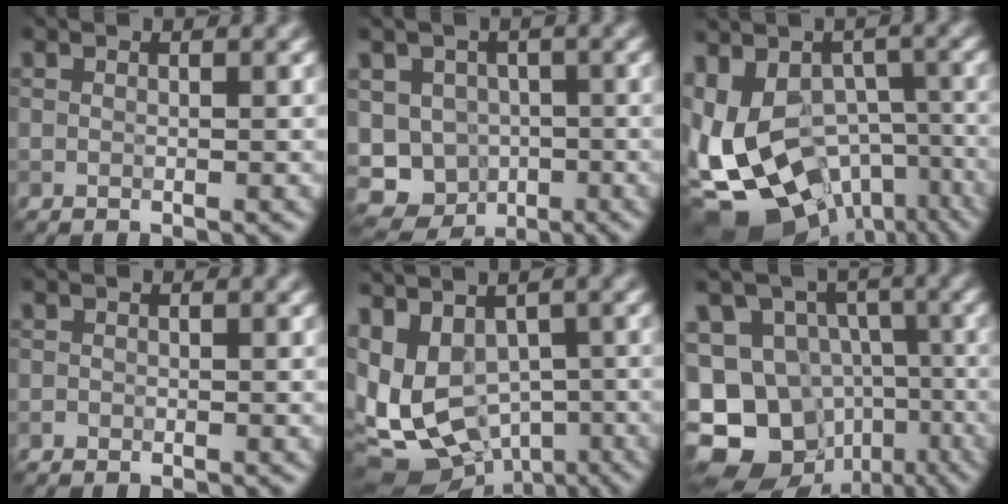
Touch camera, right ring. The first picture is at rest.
{"total": 6.7, "force": [-2.7, 5.8, 1.8], "torque": [-0.024, -0.014, -0.032]}
{"total": 14.0, "force": [-6.6, 9.6, 7.7], "torque": [-0.159, -0.024, -0.052]}
{"total": 0.9, "force": [-0.7, -0.2, -0.5], "torque": [0.004, 0.001, -0.001]}
{"total": 10.4, "force": [-2.2, 8.1, 6.2], "torque": [-0.140, -0.010, 0.019]}
{"total": 15.2, "force": [-6.5, 12.6, 5.6], "torque": [-0.133, -0.014, -0.084]}